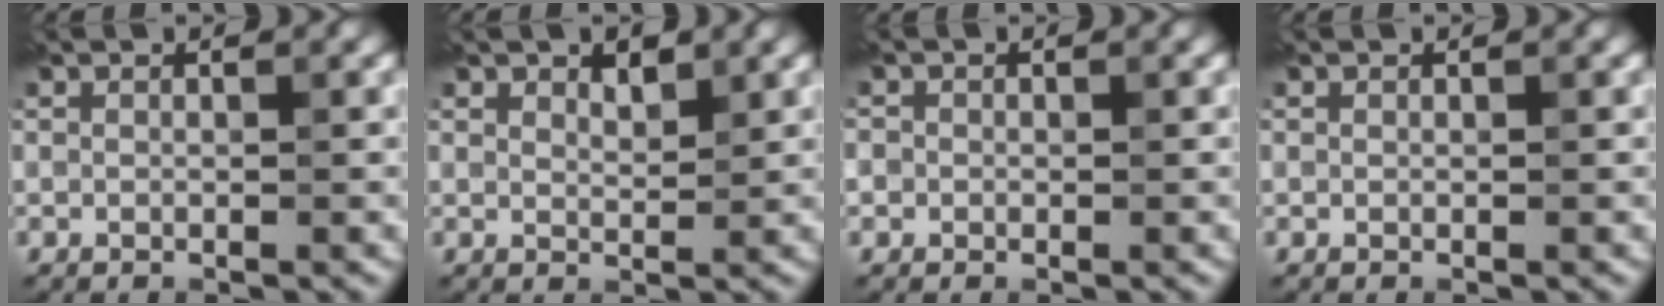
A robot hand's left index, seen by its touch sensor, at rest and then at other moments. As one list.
[{"total": 1.7, "force": [1.5, 0.5, 0.4], "torque": [-0.008, 0.004, 0.030]}, {"total": 1.1, "force": [0.1, 1.1, 0.0], "torque": [0.010, 0.005, -0.007]}, {"total": 0.0}]